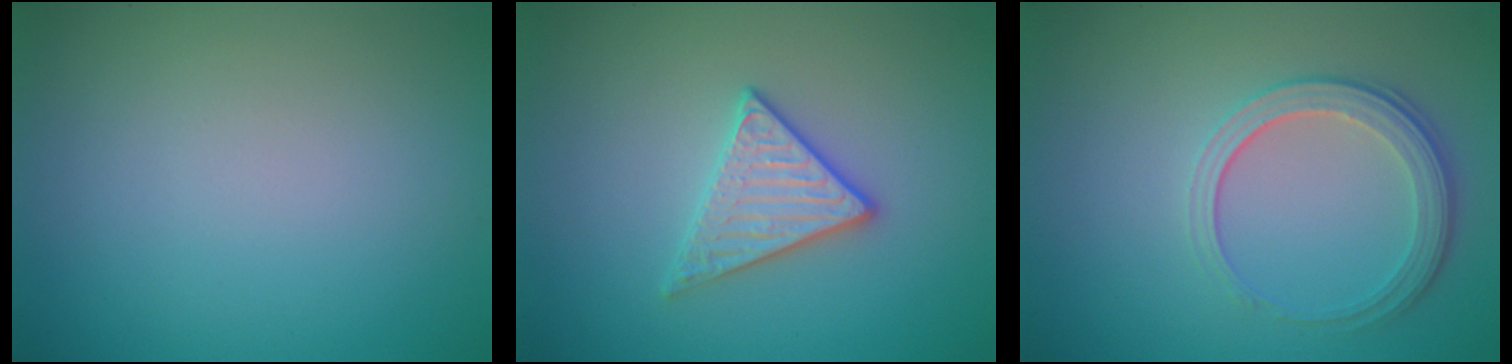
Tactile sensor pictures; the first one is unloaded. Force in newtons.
{"total": 2.8, "press": 2.7, "slide": 0.6}
{"total": 3.8, "press": 2.8, "slide": 2.6}